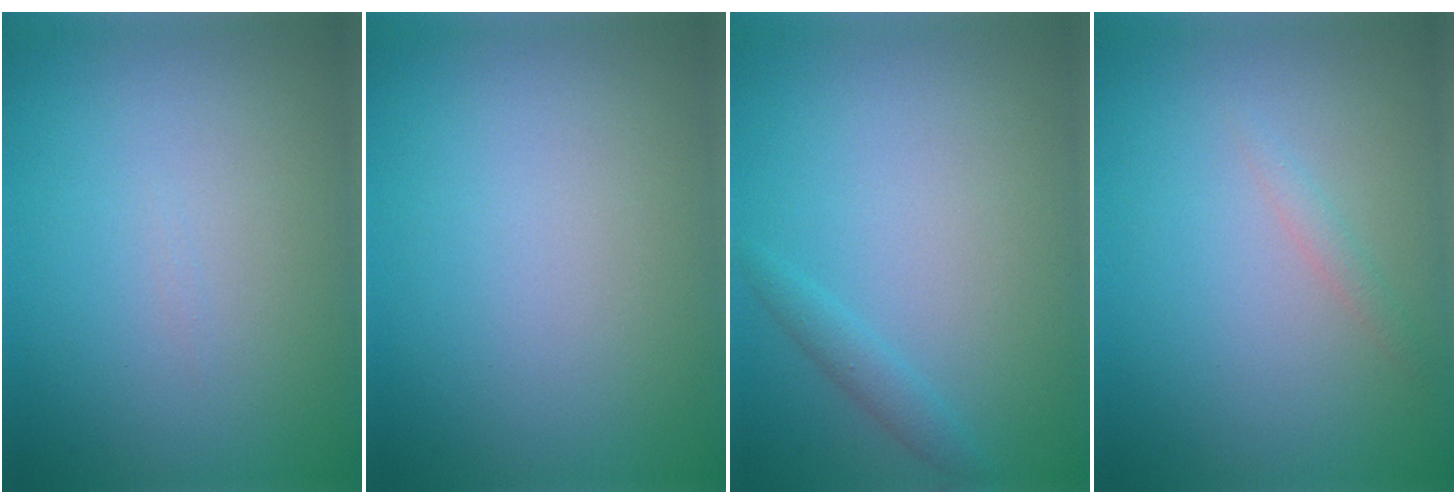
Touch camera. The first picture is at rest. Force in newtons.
{"total": 0.0}
{"total": 1.3, "press": 1.3, "slide": 0.1}
{"total": 0.8, "press": 0.8, "slide": 0.0}